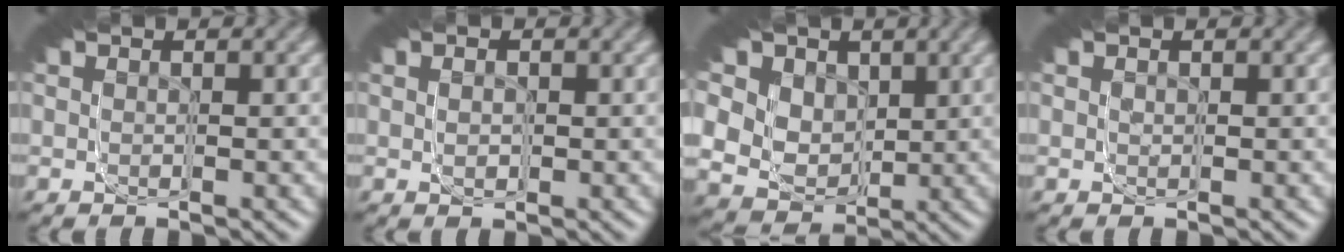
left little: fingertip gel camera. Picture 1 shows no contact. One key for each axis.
{"total": 0.6, "fx": -0.2, "fy": 0.4, "fz": -0.4, "tx": 0.004, "ty": 0.002, "tz": -0.007}
{"total": 13.1, "fx": 2.2, "fy": 10.9, "fz": 6.8, "tx": -0.108, "ty": 0.011, "tz": 0.010}
{"total": 0.6, "fx": 0.0, "fy": 0.6, "fz": 0.0, "tx": -0.003, "ty": -0.002, "tz": -0.002}